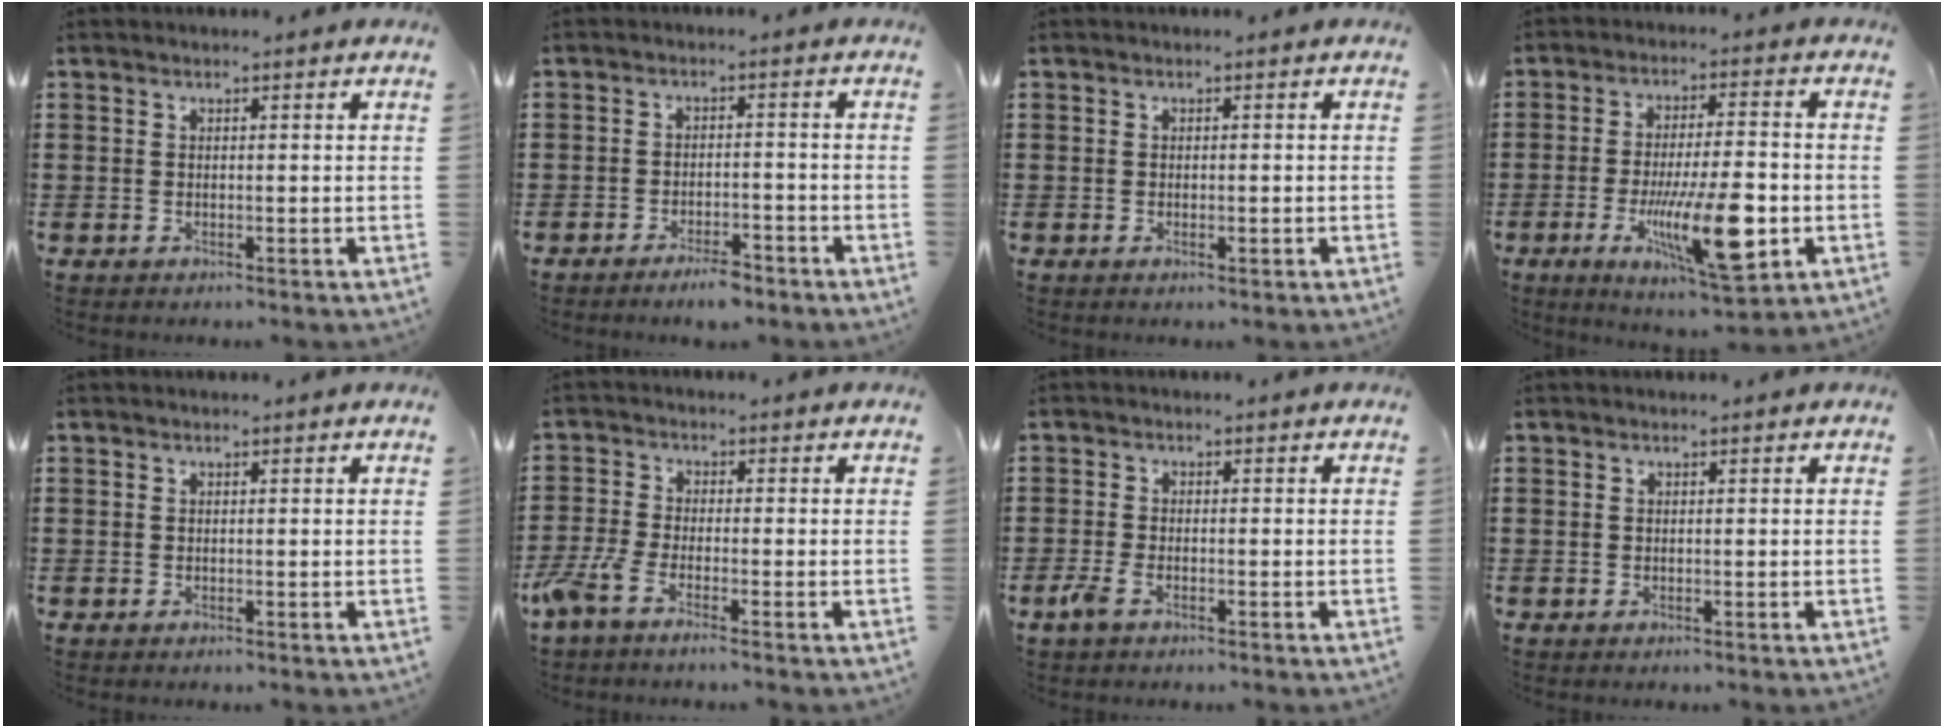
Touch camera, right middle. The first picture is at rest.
{"total": 3.2, "force": [-2.8, 0.6, 1.4], "torque": [-0.023, 0.008, -0.053]}
{"total": 0.6, "force": [-0.2, 0.2, 0.6], "torque": [-0.011, -0.003, -0.002]}
{"total": 13.6, "force": [-3.9, 3.8, 12.4], "torque": [-0.226, -0.012, -0.066]}
{"total": 0.0}
{"total": 3.8, "force": [-2.7, 0.5, 2.6], "torque": [-0.079, -0.011, -0.059]}
{"total": 2.6, "force": [-1.4, 0.8, 2.1], "torque": [-0.057, -0.007, -0.032]}
{"total": 0.0}